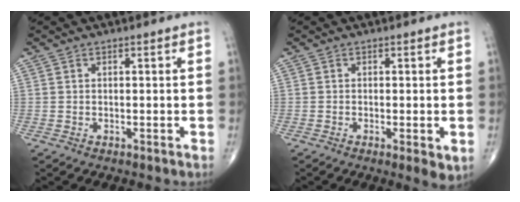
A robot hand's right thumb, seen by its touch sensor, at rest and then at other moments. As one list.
[{"total": 3.2, "force": [-0.8, 0.9, 3.0], "torque": [-0.051, -0.011, -0.014]}]